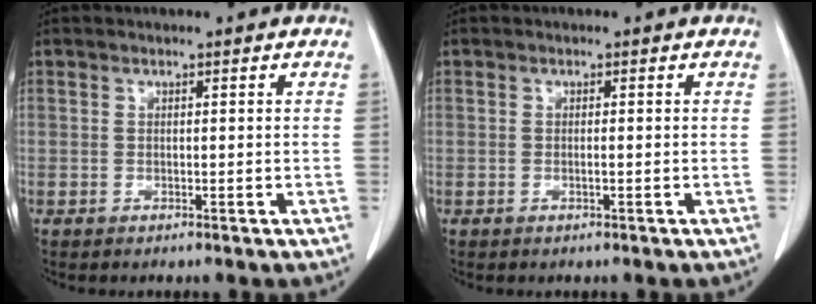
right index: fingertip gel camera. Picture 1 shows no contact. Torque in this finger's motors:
{"motor_torque": [-0.13, 0.18, -0.02, -0.01]}